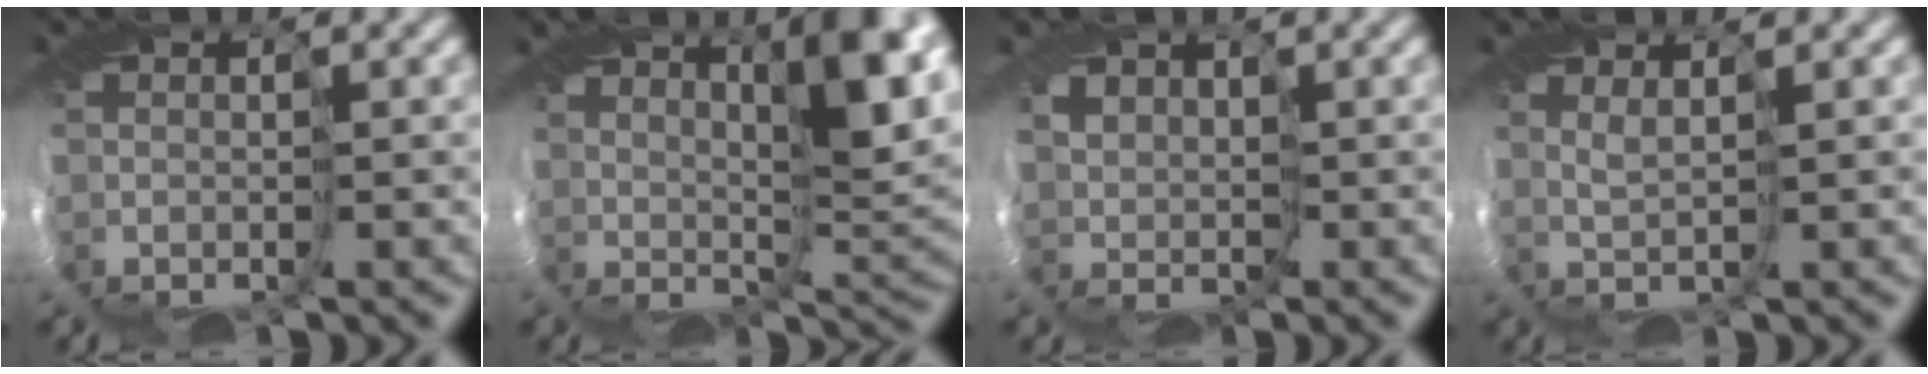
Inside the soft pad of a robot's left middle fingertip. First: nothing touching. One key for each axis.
{"total": 8.4, "fx": 4.1, "fy": 2.1, "fz": 7.0, "tx": -0.107, "ty": 0.002, "tz": 0.068}
{"total": 1.7, "fx": 1.4, "fy": 0.9, "fz": -0.1, "tx": -0.003, "ty": 0.000, "tz": 0.021}
{"total": 0.9, "fx": 0.8, "fy": -0.5, "fz": 0.1, "tx": -0.007, "ty": 0.001, "tz": 0.007}